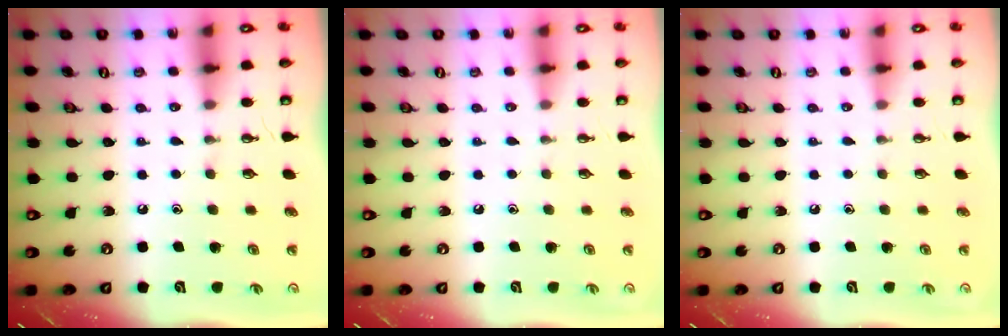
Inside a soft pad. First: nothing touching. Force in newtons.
{"total": 0.0}
{"total": 0.0}